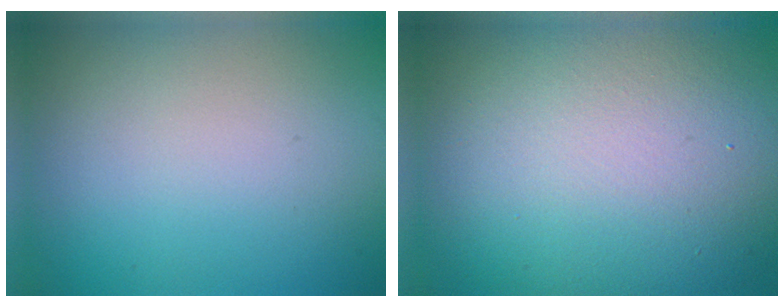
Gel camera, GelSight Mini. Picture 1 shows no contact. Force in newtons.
{"total": 16.6, "press": 16.6, "slide": 0.5}